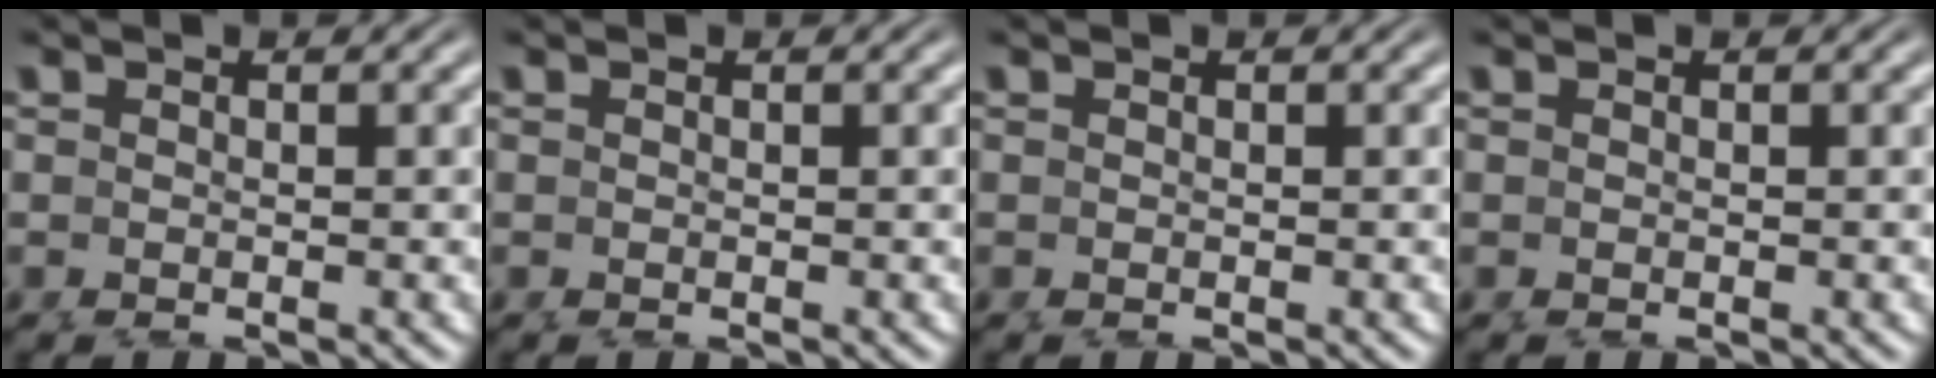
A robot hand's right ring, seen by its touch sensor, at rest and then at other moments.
{"total": 0.0}
{"total": 0.0}
{"total": 0.0}